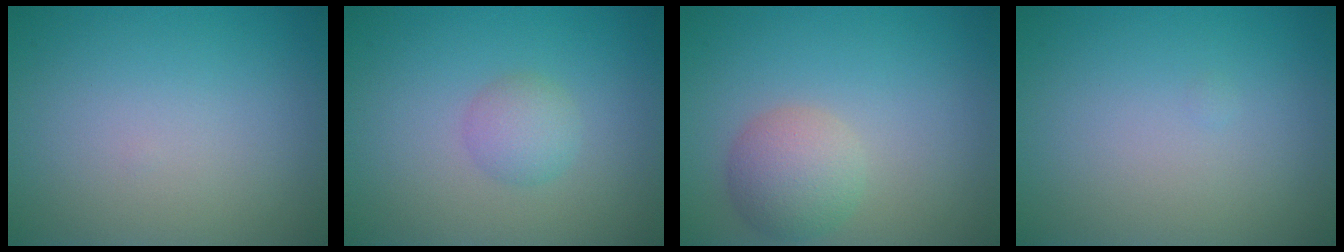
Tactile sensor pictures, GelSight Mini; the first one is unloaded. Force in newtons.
{"total": 1.9, "press": 1.9, "slide": 0.0}
{"total": 3.6, "press": 3.6, "slide": 0.2}
{"total": 0.0}